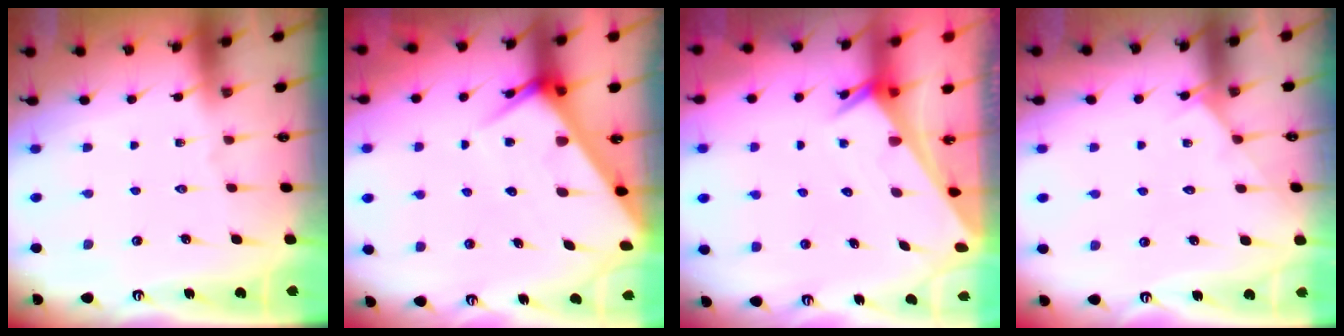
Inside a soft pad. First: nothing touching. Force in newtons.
{"total": 6.2, "press": 6.2, "slide": 0.4}
{"total": 2.5, "press": 2.5, "slide": 0.1}
{"total": 2.8, "press": 2.7, "slide": 0.4}